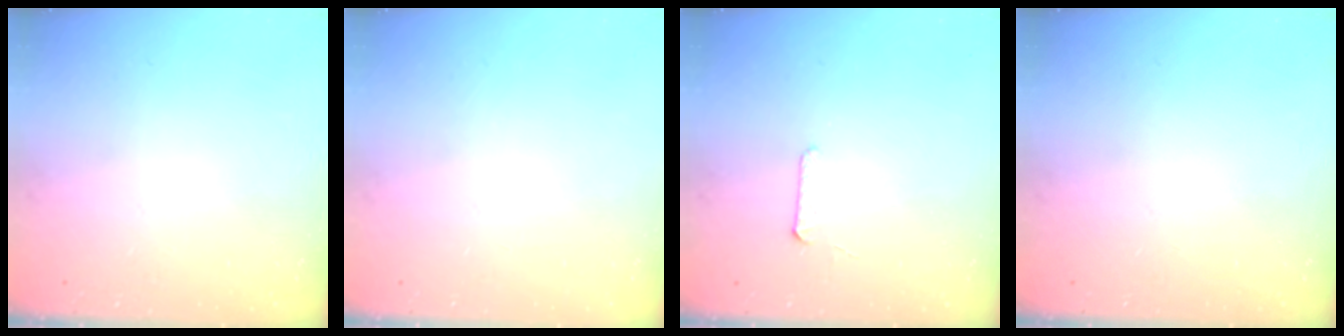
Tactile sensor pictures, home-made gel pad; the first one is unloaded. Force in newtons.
{"total": 0.0}
{"total": 5.2, "press": 5.1, "slide": 0.5}
{"total": 0.0}